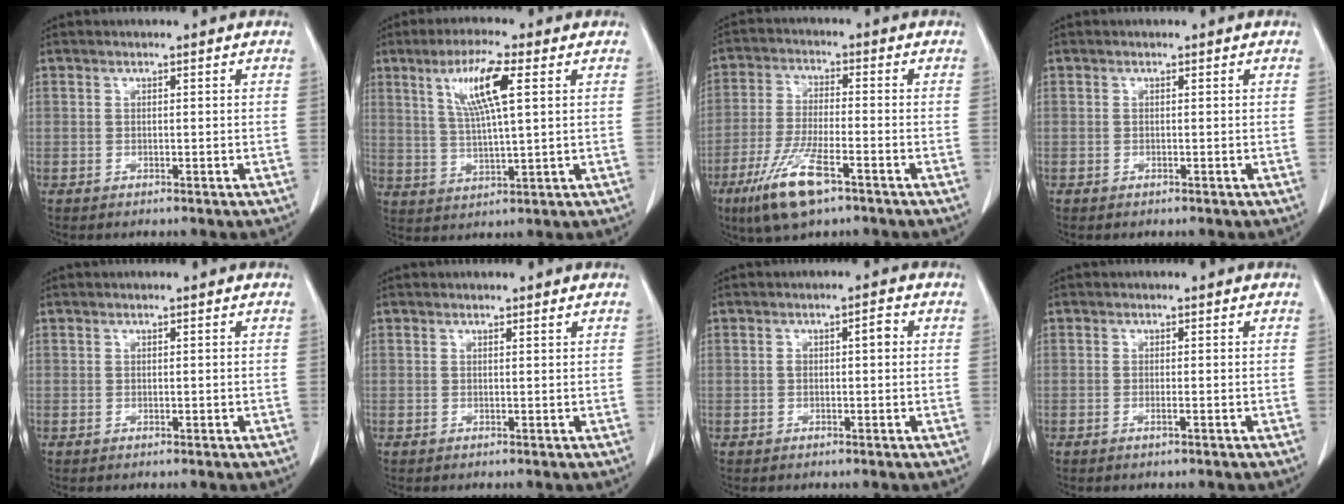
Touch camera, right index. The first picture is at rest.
{"total": 9.0, "force": [3.6, 0.7, 8.2], "torque": [-0.158, 0.004, 0.067]}
{"total": 10.3, "force": [-5.9, 2.1, 8.2], "torque": [-0.171, -0.024, -0.106]}
{"total": 0.0}
{"total": 0.0}
{"total": 0.5, "force": [0.5, 0.0, 0.2], "torque": [-0.009, -0.002, 0.008]}
{"total": 2.4, "force": [0.3, 0.9, 2.2], "torque": [-0.038, 0.014, 0.006]}
{"total": 0.8, "force": [-0.3, -0.1, 0.7], "torque": [-0.015, -0.001, -0.005]}